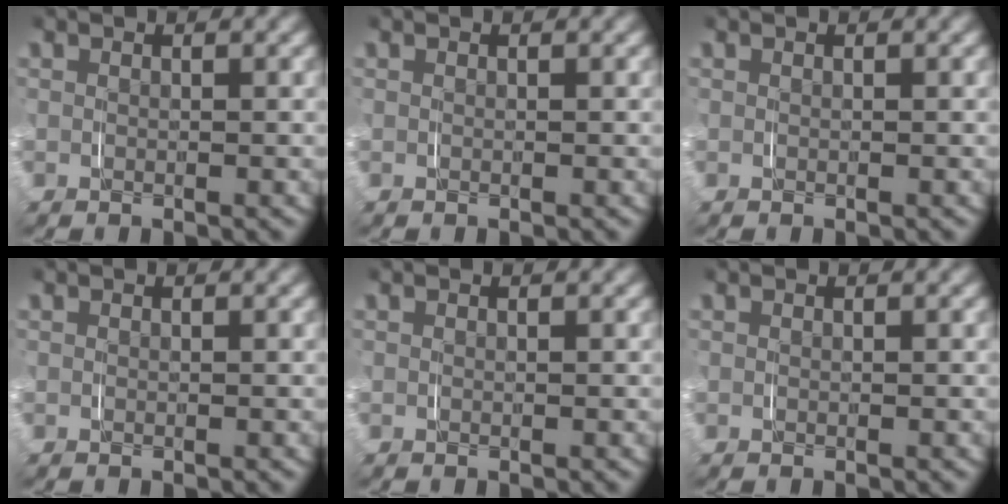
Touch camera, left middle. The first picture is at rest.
{"total": 0.0}
{"total": 0.0}
{"total": 0.0}
{"total": 0.0}
{"total": 0.0}